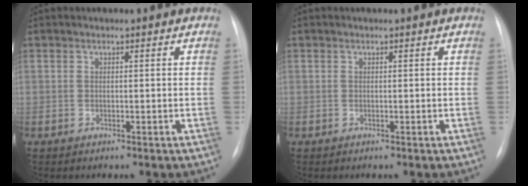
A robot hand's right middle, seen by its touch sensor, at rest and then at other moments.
{"total": 0.0}